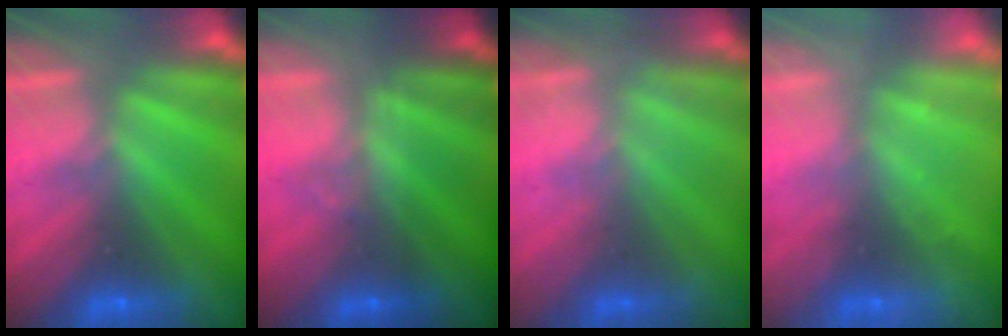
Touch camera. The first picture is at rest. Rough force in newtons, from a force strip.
{"total": 1.8}
{"total": 2.9}
{"total": 2.4}